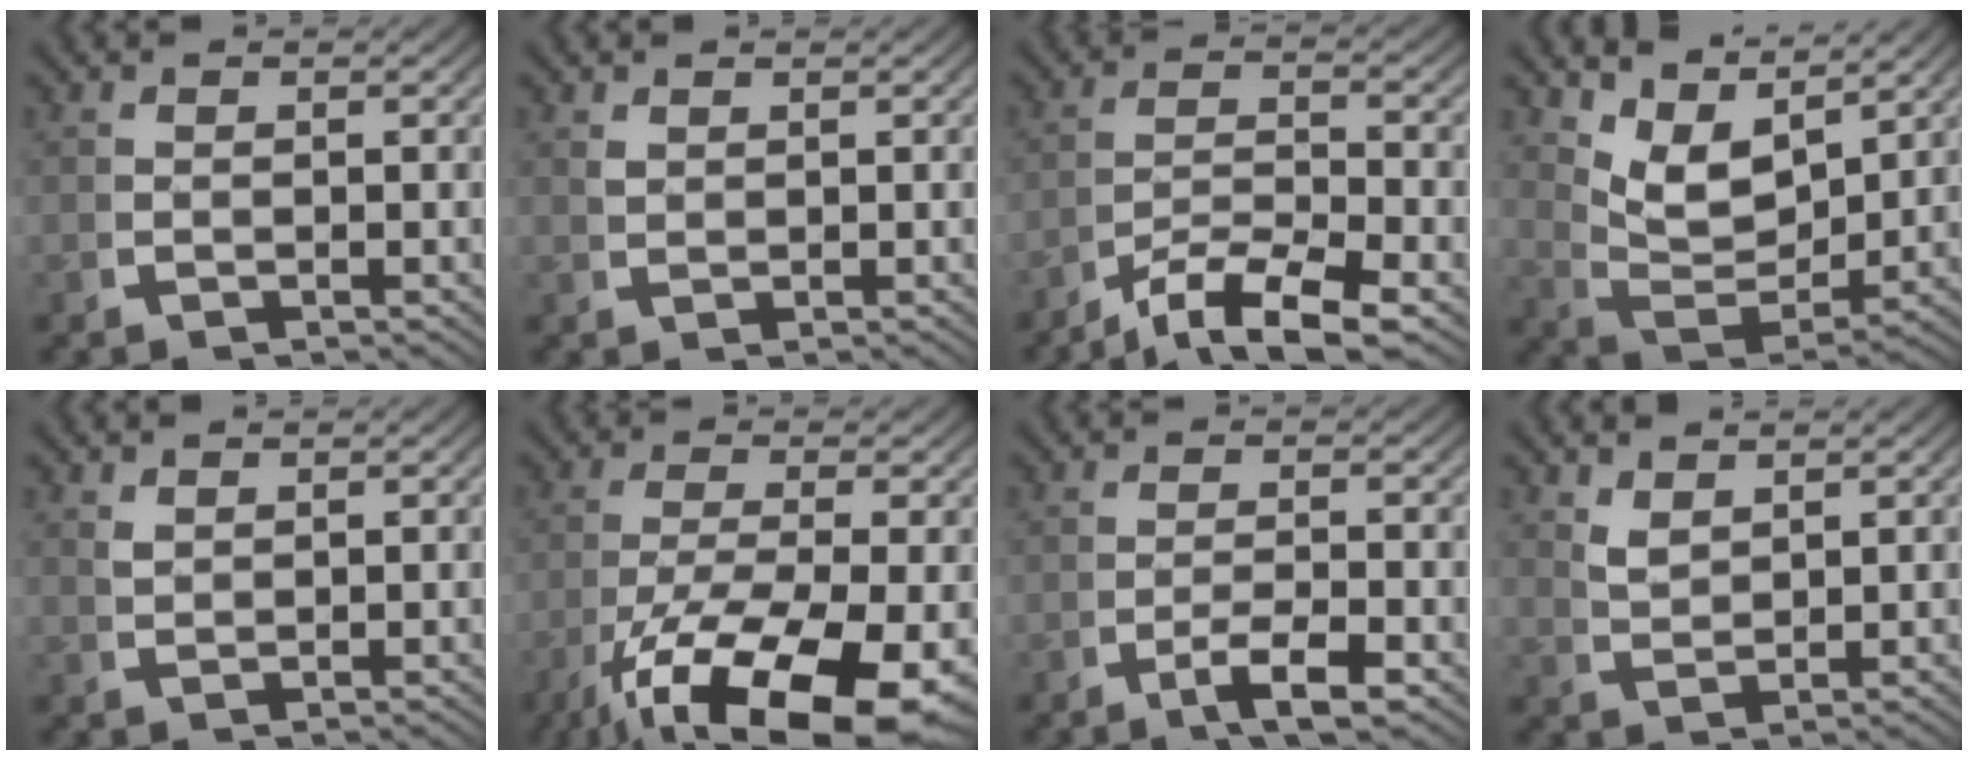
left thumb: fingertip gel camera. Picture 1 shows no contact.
{"total": 0.8, "force": [0.8, 0.0, 0.0], "torque": [-0.005, -0.005, 0.022]}
{"total": 6.6, "force": [-2.1, 3.9, 4.9], "torque": [-0.092, -0.028, -0.026]}
{"total": 6.0, "force": [3.6, 3.0, 3.9], "torque": [-0.073, -0.022, 0.071]}
{"total": 1.2, "force": [1.2, 0.0, 0.0], "torque": [-0.005, -0.003, 0.029]}
{"total": 12.9, "force": [-4.7, 6.4, 10.1], "torque": [-0.196, -0.065, -0.036]}
{"total": 2.8, "force": [-0.8, 0.9, 2.5], "torque": [-0.049, -0.007, -0.015]}
{"total": 2.5, "force": [2.5, 0.3, 0.2], "torque": [-0.001, -0.004, 0.057]}